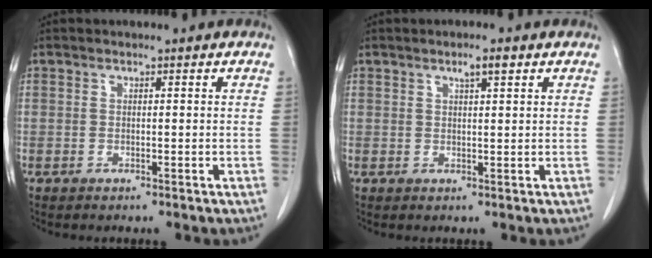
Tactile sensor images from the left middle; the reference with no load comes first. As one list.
[{"total": 2.0, "force": [1.2, 0.3, 1.6], "torque": [-0.029, 0.002, 0.020]}]